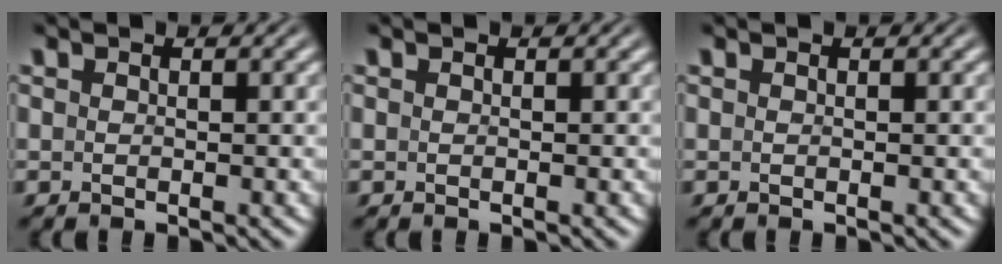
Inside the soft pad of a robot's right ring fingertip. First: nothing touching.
{"total": 0.0}
{"total": 0.0}